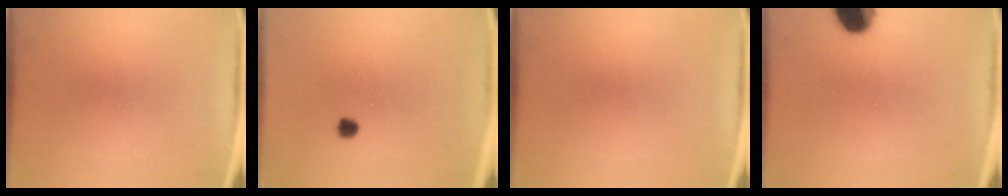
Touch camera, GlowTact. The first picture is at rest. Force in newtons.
{"total": 1.9}
{"total": 0.0}
{"total": 11.3}